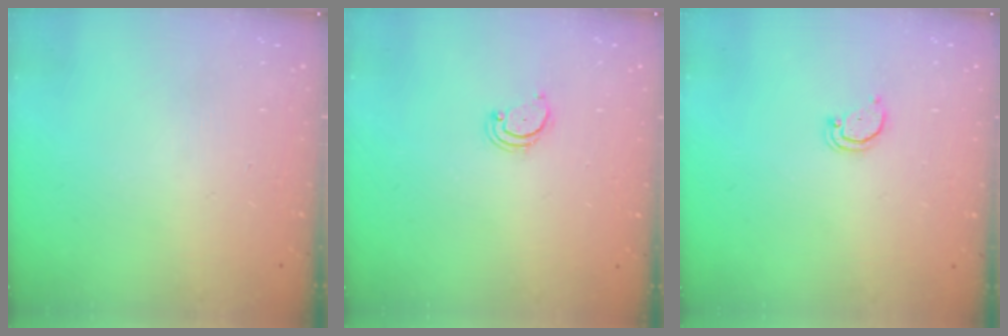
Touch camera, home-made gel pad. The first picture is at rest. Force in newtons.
{"total": 2.6, "press": 2.5, "slide": 0.5}
{"total": 2.0, "press": 2.0, "slide": 0.2}